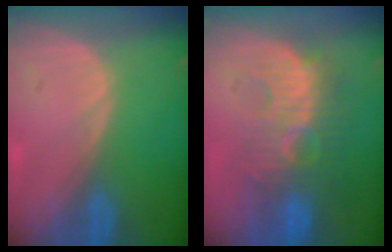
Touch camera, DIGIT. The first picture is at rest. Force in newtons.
{"total": 9.4, "press": 9.2, "slide": 2.0}